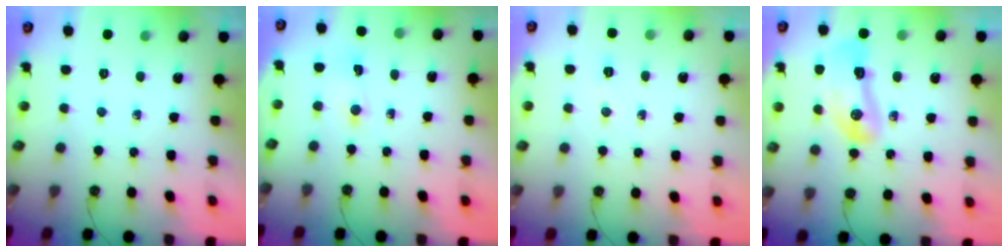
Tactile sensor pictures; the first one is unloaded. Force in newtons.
{"total": 2.5, "press": 2.5, "slide": 0.4}
{"total": 4.0, "press": 3.9, "slide": 0.6}
{"total": 20.1, "press": 14.2, "slide": 14.3}